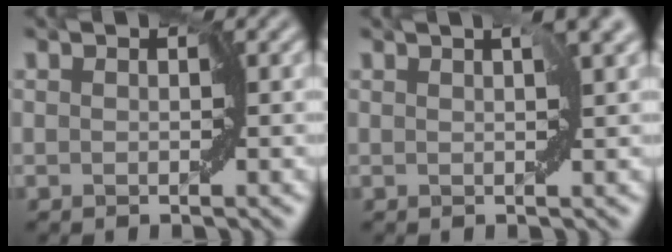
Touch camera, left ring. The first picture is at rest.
{"total": 2.7, "force": [1.3, 0.6, 2.3], "torque": [-0.038, 0.007, 0.022]}